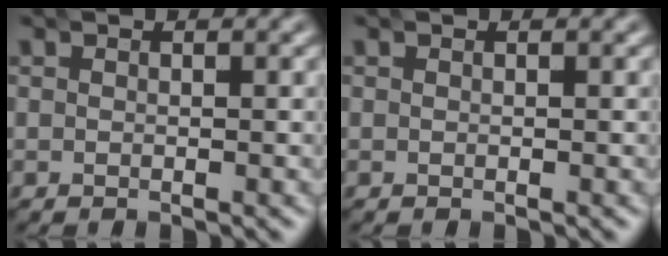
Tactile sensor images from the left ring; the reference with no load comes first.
{"total": 0.0}